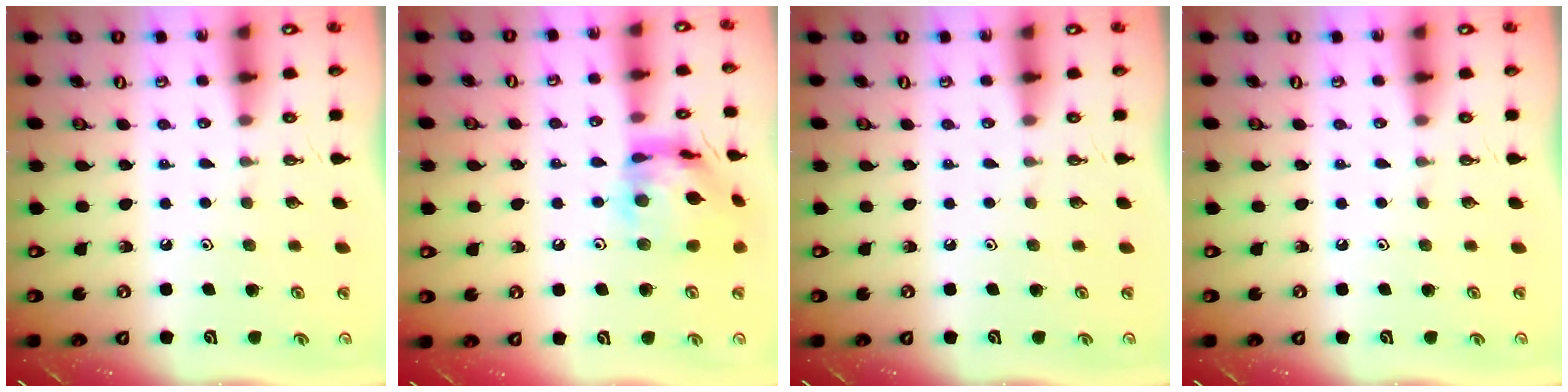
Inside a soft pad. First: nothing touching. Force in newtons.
{"total": 14.9, "press": 14.8, "slide": 1.5}
{"total": 0.0}
{"total": 0.0}